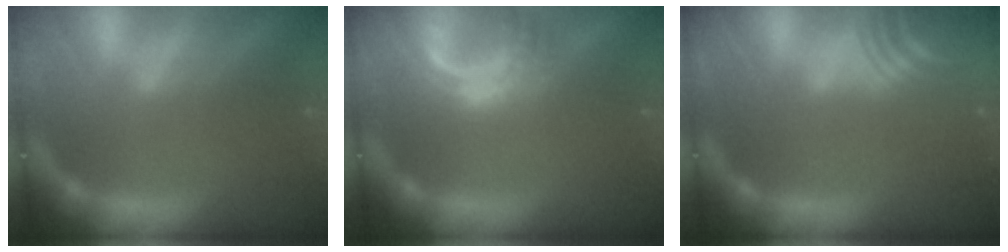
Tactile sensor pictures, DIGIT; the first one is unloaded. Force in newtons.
{"total": 4.5}
{"total": 10.1}